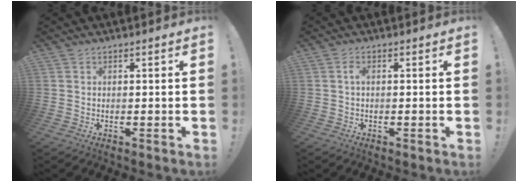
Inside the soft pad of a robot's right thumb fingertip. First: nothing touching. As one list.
[{"total": 1.5, "force": [-0.3, 0.4, 1.4], "torque": [-0.030, 0.007, -0.006]}]